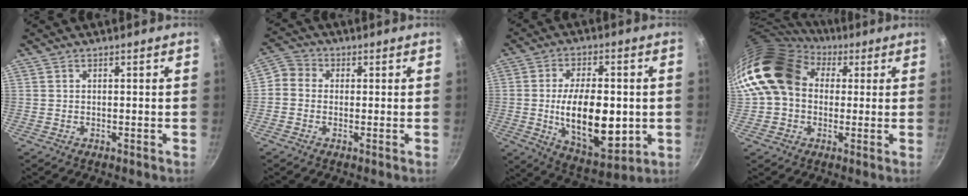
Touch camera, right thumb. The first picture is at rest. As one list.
[{"total": 4.1, "force": [-0.4, 3.7, 1.7], "torque": [-0.018, 0.013, -0.029]}, {"total": 17.9, "force": [-1.5, 9.1, 15.3], "torque": [-0.226, -0.013, -0.013]}, {"total": 16.4, "force": [3.1, 13.1, 9.4], "torque": [-0.149, 0.035, 0.044]}]